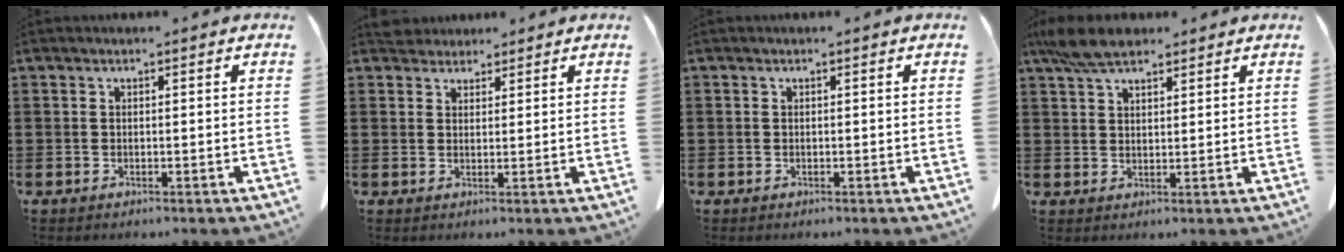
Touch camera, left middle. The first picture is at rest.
{"total": 2.7, "force": [2.5, 1.0, 0.0], "torque": [0.001, -0.002, 0.048]}
{"total": 0.0}
{"total": 5.7, "force": [4.5, 2.0, 2.8], "torque": [-0.068, -0.001, 0.086]}